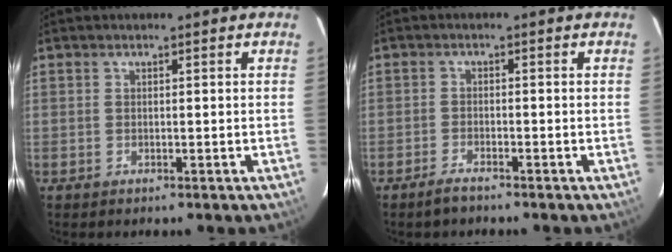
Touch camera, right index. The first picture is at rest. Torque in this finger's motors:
{"motor_torque": [-0.02, 0.06, 0.07, 0.02]}